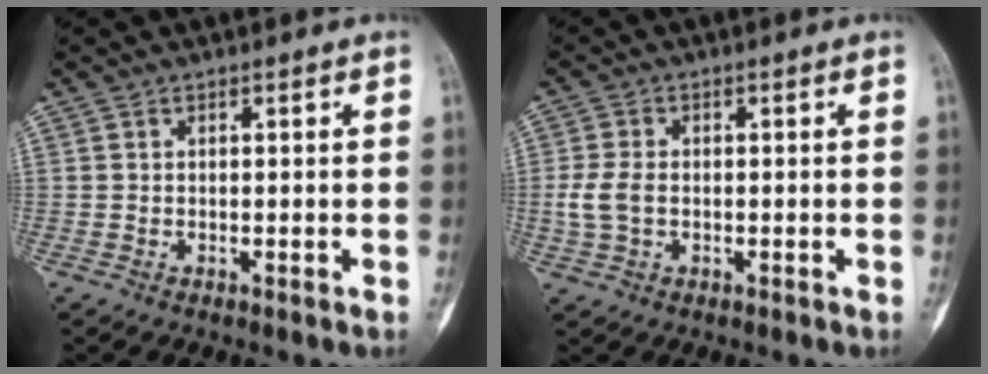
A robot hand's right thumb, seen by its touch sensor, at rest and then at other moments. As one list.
[{"total": 4.7, "force": [-0.4, 3.1, 3.4], "torque": [-0.081, 0.007, -0.009]}]